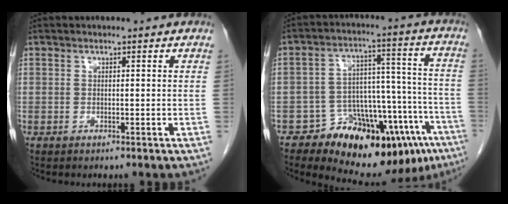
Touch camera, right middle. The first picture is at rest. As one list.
[{"total": 18.4, "force": [-12.0, 7.7, 11.6], "torque": [-0.086, 0.077, -0.163]}]